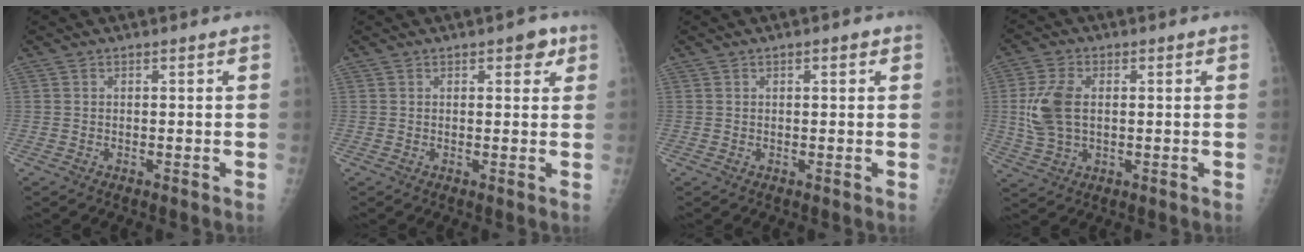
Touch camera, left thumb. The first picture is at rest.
{"total": 3.3, "force": [1.7, 1.6, 2.3], "torque": [-0.008, -0.002, 0.015]}
{"total": 1.6, "force": [0.7, 0.6, 1.3], "torque": [-0.015, 0.001, 0.008]}
{"total": 8.5, "force": [0.6, 5.3, 6.6], "torque": [-0.143, 0.002, 0.015]}